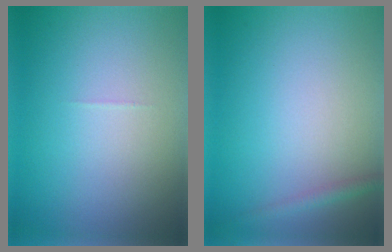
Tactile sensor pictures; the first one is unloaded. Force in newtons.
{"total": 1.1, "press": 1.1, "slide": 0.1}